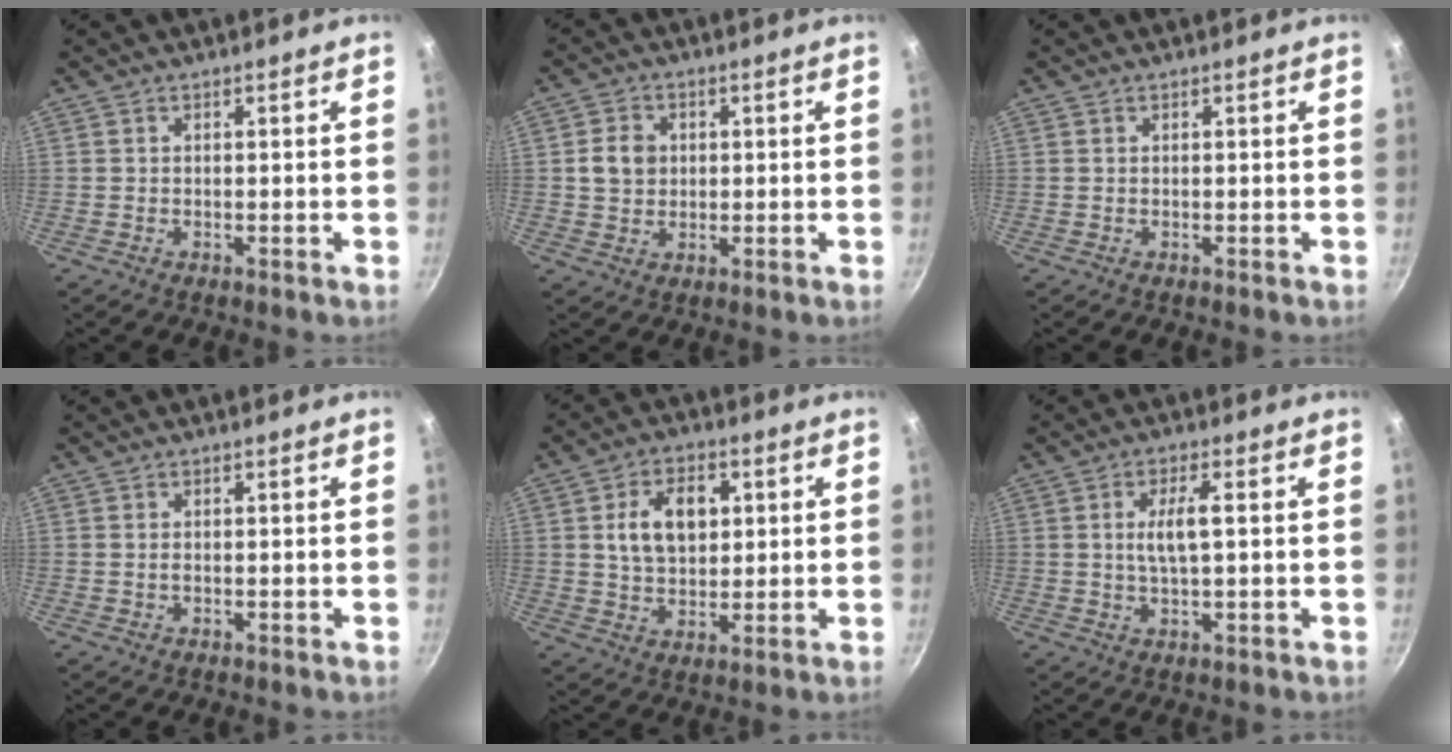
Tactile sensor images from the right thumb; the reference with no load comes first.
{"total": 5.5, "force": [0.7, 4.7, 2.8], "torque": [-0.031, 0.007, 0.009]}
{"total": 0.0}
{"total": 0.8, "force": [-0.1, 0.5, 0.6], "torque": [-0.011, 0.002, -0.002]}
{"total": 10.4, "force": [2.3, 6.9, 7.4], "torque": [-0.101, 0.000, 0.038]}
{"total": 5.4, "force": [0.6, 1.4, 5.2], "torque": [-0.103, 0.007, 0.013]}